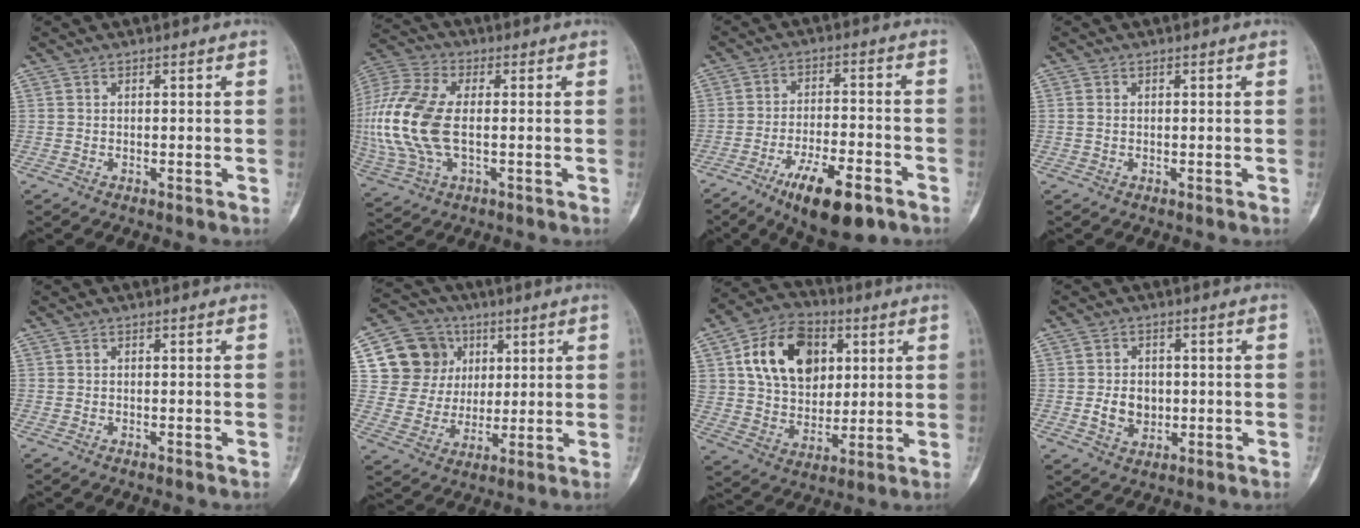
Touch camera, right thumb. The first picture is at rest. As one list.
[{"total": 18.1, "force": [-0.7, 10.0, 15.0], "torque": [-0.357, 0.007, -0.010]}, {"total": 12.9, "force": [-7.5, 4.2, 9.6], "torque": [-0.155, 0.031, -0.116]}, {"total": 0.8, "force": [0.0, 0.7, 0.5], "torque": [-0.008, 0.002, 0.000]}, {"total": 0.0}, {"total": 14.2, "force": [4.7, 12.7, 4.0], "torque": [-0.029, 0.004, 0.090]}, {"total": 17.1, "force": [5.4, 12.4, 10.5], "torque": [-0.142, -0.005, 0.093]}, {"total": 5.4, "force": [-0.5, 4.3, 3.2], "torque": [-0.035, 0.002, -0.003]}]